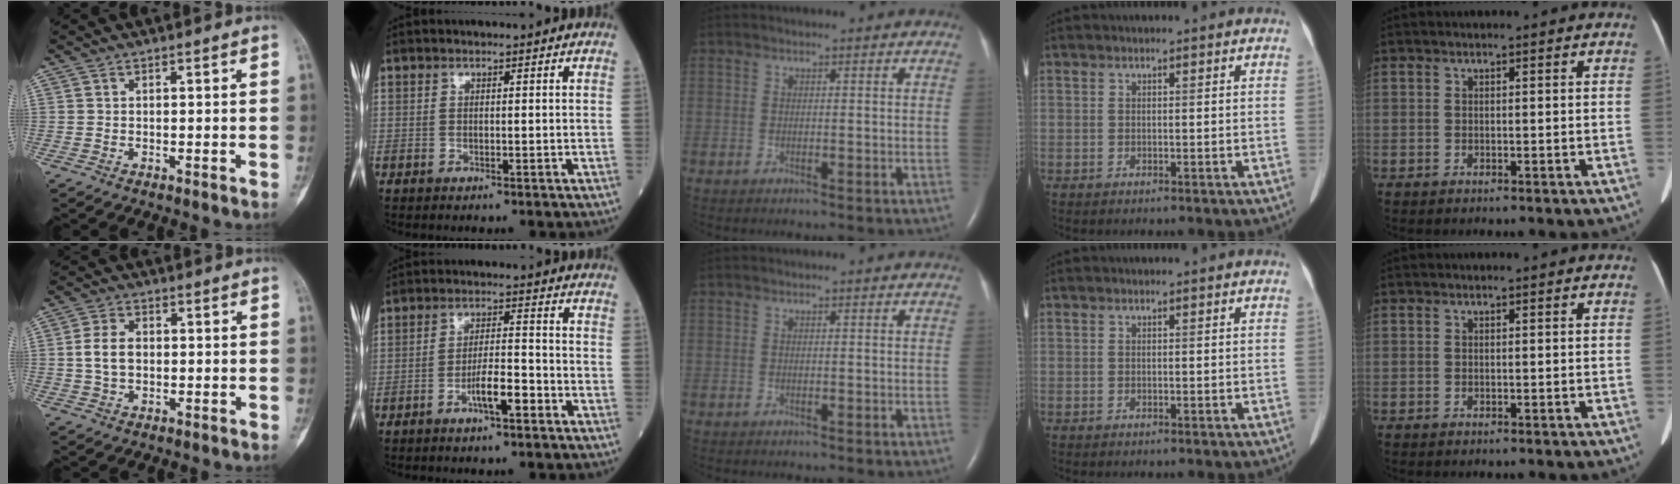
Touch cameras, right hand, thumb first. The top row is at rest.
{"thumb": {"total": 5.3, "force": [0.1, 3.6, 4.0], "torque": [-0.075, 0.008, -0.001]}, "index": {"total": 5.0, "force": [-2.5, 0.8, 4.2], "torque": [-0.075, 0.004, -0.045]}}